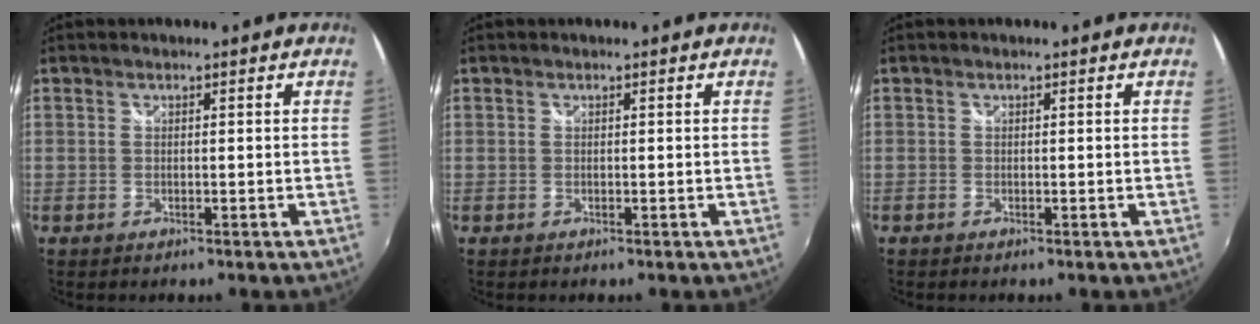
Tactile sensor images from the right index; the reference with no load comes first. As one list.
[{"total": 0.0}, {"total": 0.0}]